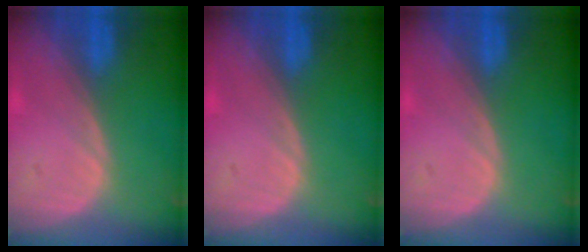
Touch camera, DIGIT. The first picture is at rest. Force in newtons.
{"total": 0.0}
{"total": 0.0}